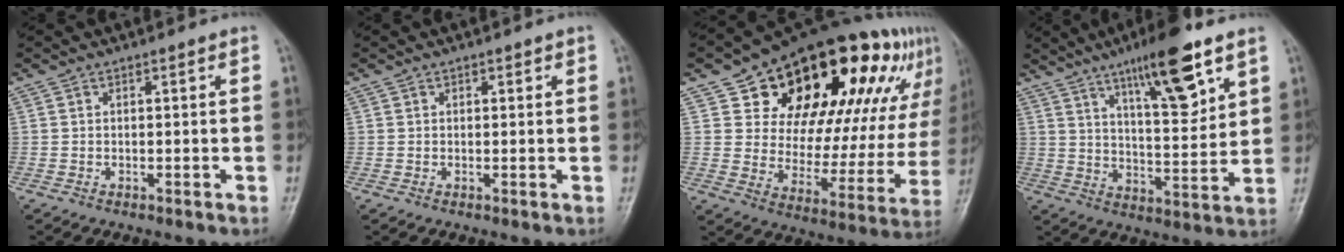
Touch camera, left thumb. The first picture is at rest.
{"total": 1.1, "force": [0.5, 0.9, 0.3], "torque": [0.011, -0.001, 0.003]}
{"total": 30.9, "force": [16.6, 16.3, 20.3], "torque": [-0.245, -0.023, 0.247]}
{"total": 15.6, "force": [9.0, 3.8, 12.1], "torque": [-0.173, -0.045, 0.147]}